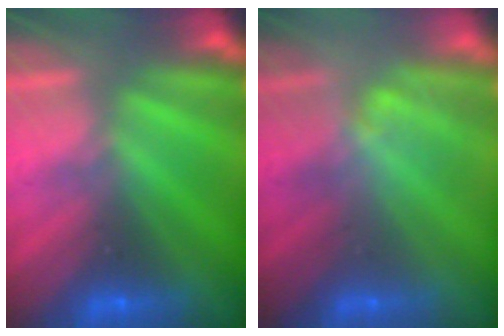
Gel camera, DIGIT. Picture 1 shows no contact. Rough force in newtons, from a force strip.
{"total": 1.3}